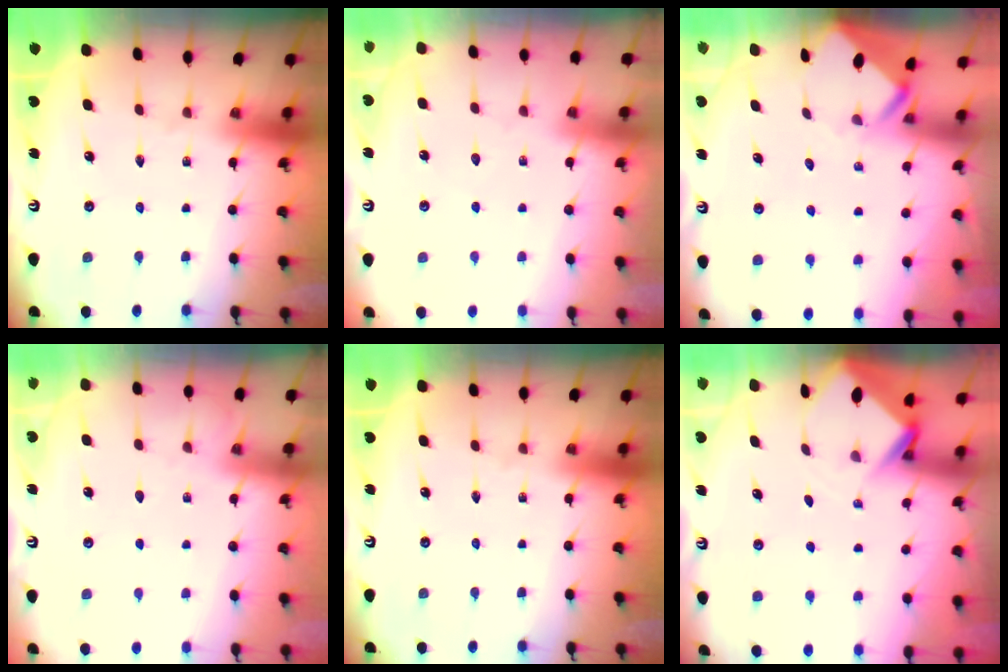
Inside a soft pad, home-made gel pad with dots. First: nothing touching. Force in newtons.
{"total": 2.5, "press": 2.5, "slide": 0.4}
{"total": 3.5, "press": 3.5, "slide": 0.1}
{"total": 3.8, "press": 3.8, "slide": 0.6}
{"total": 0.0}
{"total": 3.1, "press": 3.1, "slide": 0.2}